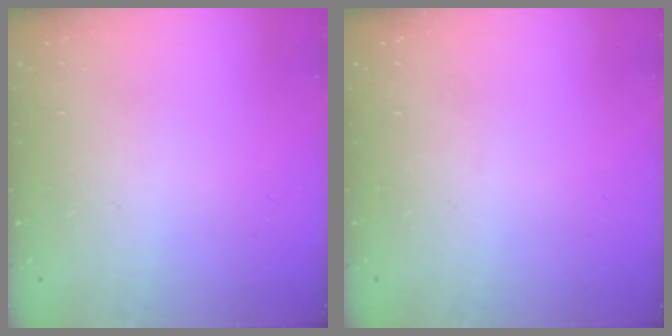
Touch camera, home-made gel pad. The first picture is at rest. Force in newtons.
{"total": 0.0}